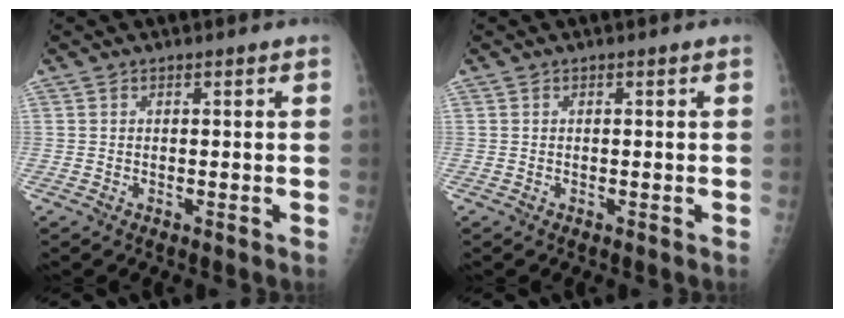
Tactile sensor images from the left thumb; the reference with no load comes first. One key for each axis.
{"total": 0.0}